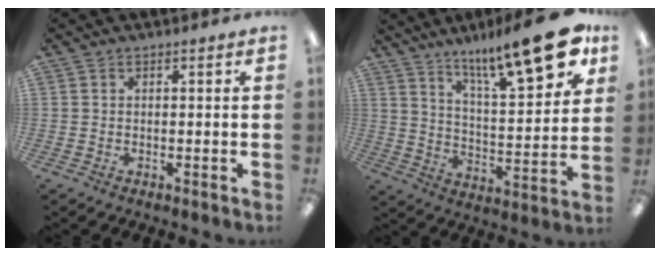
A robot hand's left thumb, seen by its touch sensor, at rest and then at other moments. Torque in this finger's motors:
{"motor_torque": [0.39, 0.45, 1.33, -1.44, 0.29]}